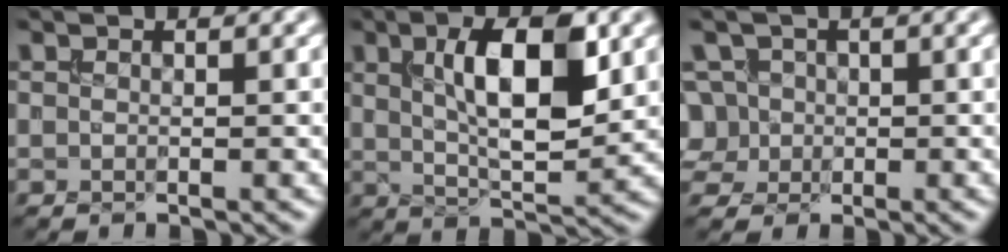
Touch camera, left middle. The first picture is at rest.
{"total": 8.1, "force": [2.2, 2.9, 7.3], "torque": [-0.117, 0.004, 0.038]}
{"total": 4.3, "force": [0.0, 4.0, 1.7], "torque": [-0.030, 0.032, -0.012]}